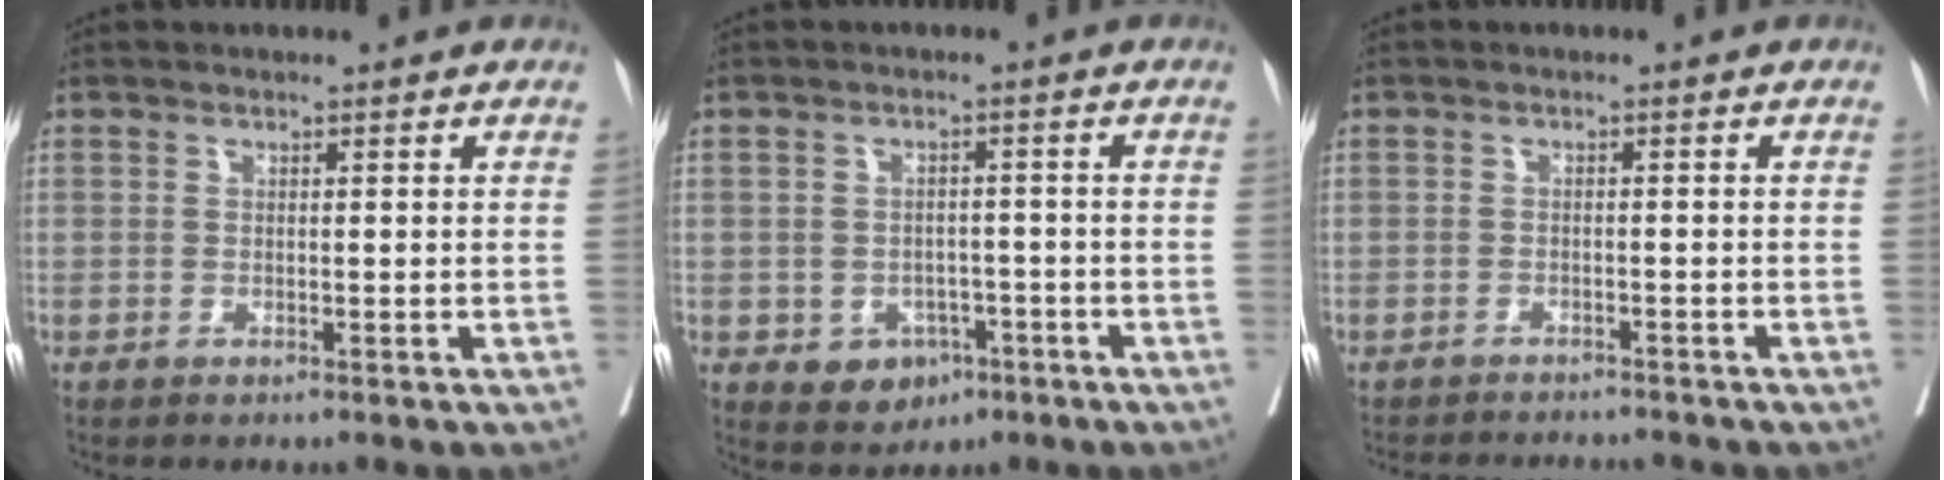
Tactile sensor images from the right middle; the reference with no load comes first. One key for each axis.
{"total": 5.4, "fx": -2.4, "fy": 4.3, "fz": 2.2, "tx": -0.027, "ty": 0.005, "tz": -0.024}
{"total": 6.6, "fx": -6.4, "fy": 1.0, "fz": 1.3, "tx": -0.011, "ty": -0.004, "tz": -0.086}